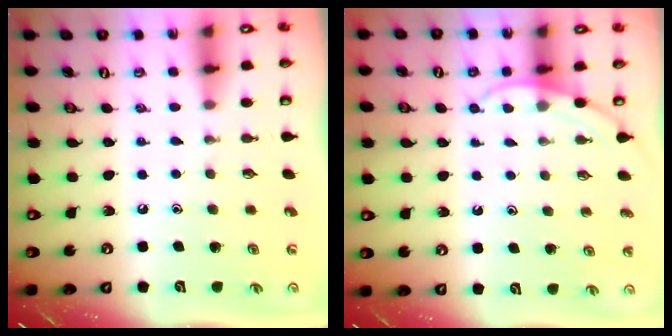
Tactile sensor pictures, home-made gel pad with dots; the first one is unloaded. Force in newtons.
{"total": 4.6, "press": 4.6, "slide": 0.5}